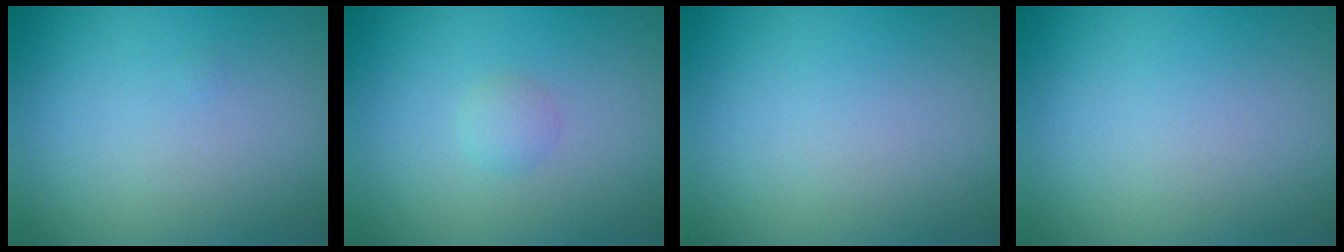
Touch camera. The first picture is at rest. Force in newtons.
{"total": 1.0, "press": 1.0, "slide": 0.1}
{"total": 0.0}
{"total": 0.0}